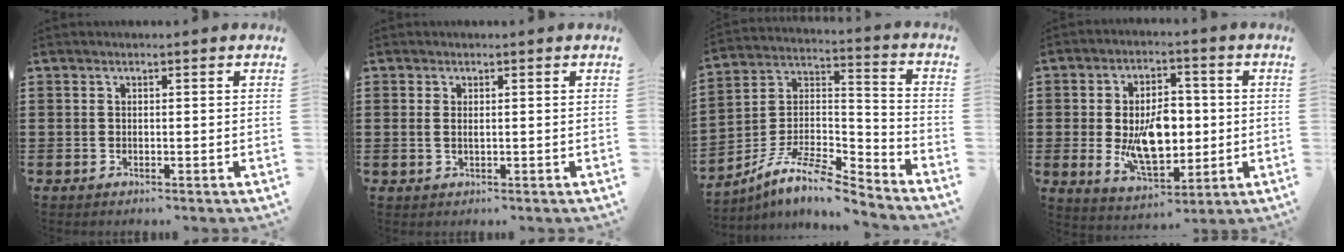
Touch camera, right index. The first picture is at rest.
{"total": 1.2, "force": [0.3, 0.5, 1.0], "torque": [-0.021, 0.005, 0.004]}
{"total": 8.7, "force": [-7.2, 1.8, 4.5], "torque": [-0.106, 0.000, -0.151]}
{"total": 10.7, "force": [-0.7, 6.1, 8.7], "torque": [-0.155, -0.001, -0.017]}